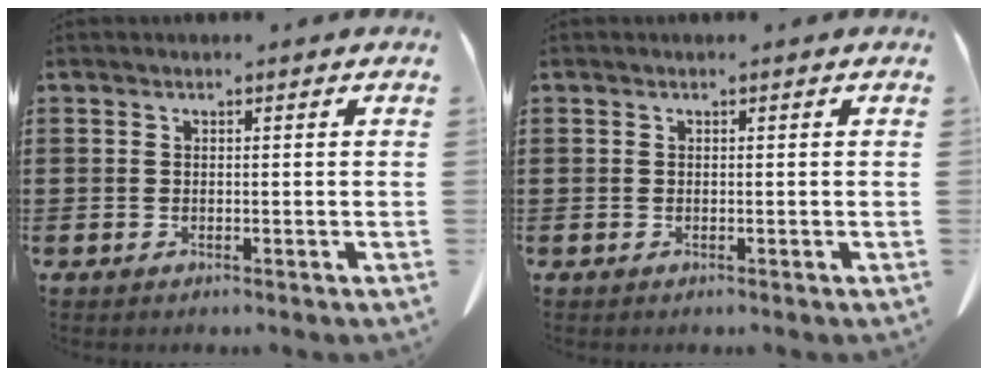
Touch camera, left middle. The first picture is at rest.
{"total": 0.0}